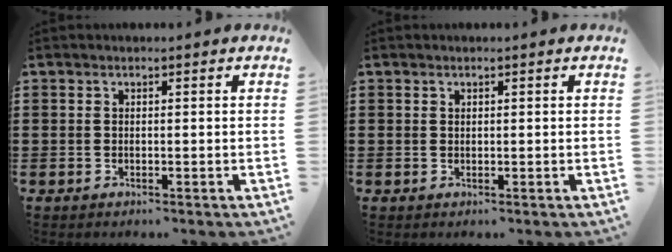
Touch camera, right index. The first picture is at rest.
{"total": 0.0}